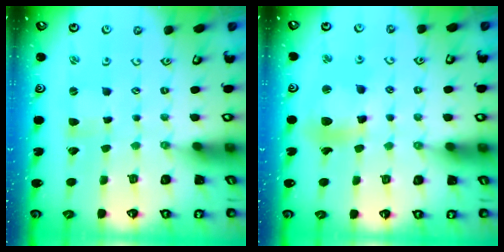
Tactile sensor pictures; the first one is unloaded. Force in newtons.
{"total": 11.3, "press": 11.1, "slide": 2.0}